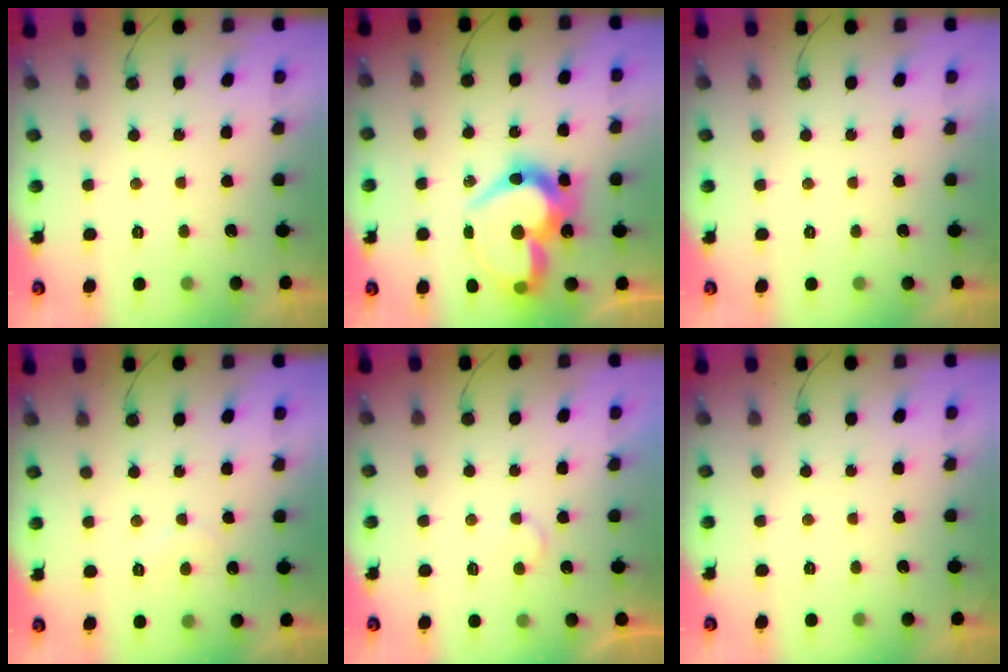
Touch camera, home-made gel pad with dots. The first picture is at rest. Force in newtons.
{"total": 23.6, "press": 23.5, "slide": 2.1}
{"total": 0.0}
{"total": 5.2, "press": 5.1, "slide": 0.4}
{"total": 3.6, "press": 3.6, "slide": 0.3}
{"total": 0.0}